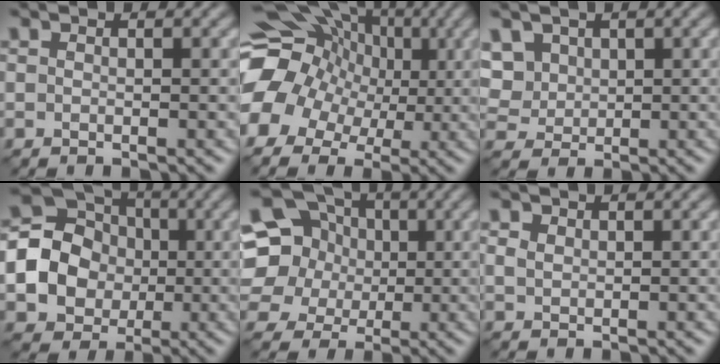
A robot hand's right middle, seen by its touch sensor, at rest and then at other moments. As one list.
[{"total": 12.9, "force": [1.1, 10.9, 6.8], "torque": [-0.142, 0.011, 0.007]}, {"total": 5.9, "force": [2.7, 4.7, 2.4], "torque": [-0.066, 0.017, 0.045]}, {"total": 11.9, "force": [-0.6, 10.7, 5.2], "torque": [-0.131, 0.022, -0.035]}, {"total": 13.7, "force": [3.4, 11.9, 5.9], "torque": [-0.161, 0.044, 0.046]}, {"total": 1.2, "force": [0.6, 0.9, 0.4], "torque": [-0.008, 0.003, 0.011]}]